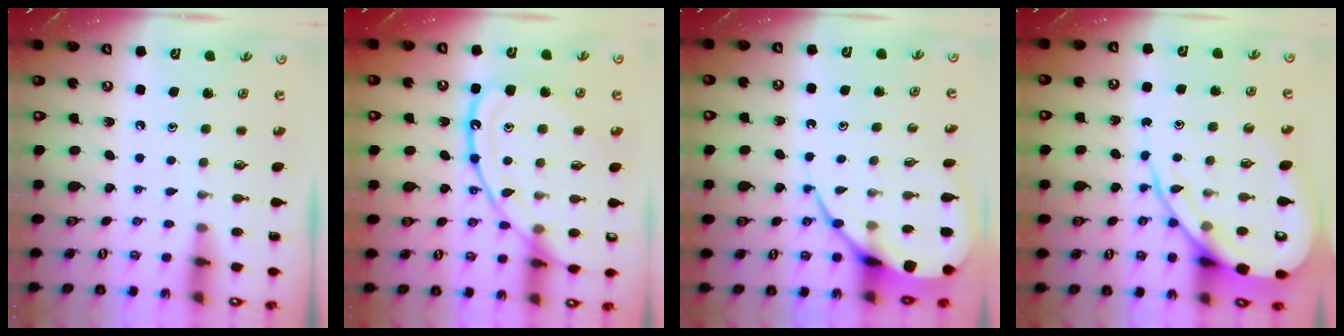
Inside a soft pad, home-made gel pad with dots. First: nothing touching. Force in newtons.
{"total": 16.3, "press": 16.3, "slide": 1.5}
{"total": 10.4, "press": 10.3, "slide": 1.1}
{"total": 13.1, "press": 13.1, "slide": 1.2}